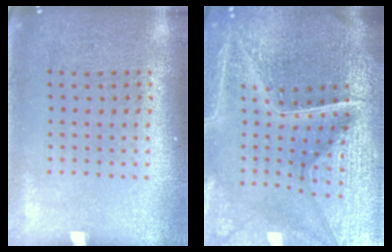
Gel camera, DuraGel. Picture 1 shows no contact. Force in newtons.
{"total": 7.1, "press": 6.2, "slide": 3.4}